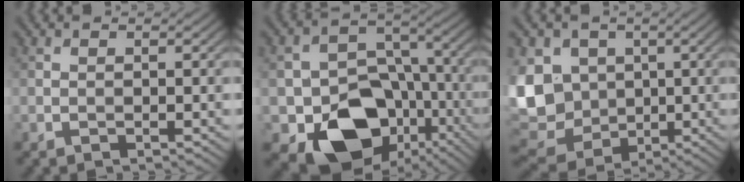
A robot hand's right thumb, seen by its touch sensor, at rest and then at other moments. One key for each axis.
{"total": 14.0, "fx": -6.1, "fy": 10.1, "fz": 7.5, "tx": -0.122, "ty": -0.035, "tz": -0.102}
{"total": 13.1, "fx": 0.8, "fy": 10.8, "fz": 7.4, "tx": -0.214, "ty": -0.011, "tz": 0.016}